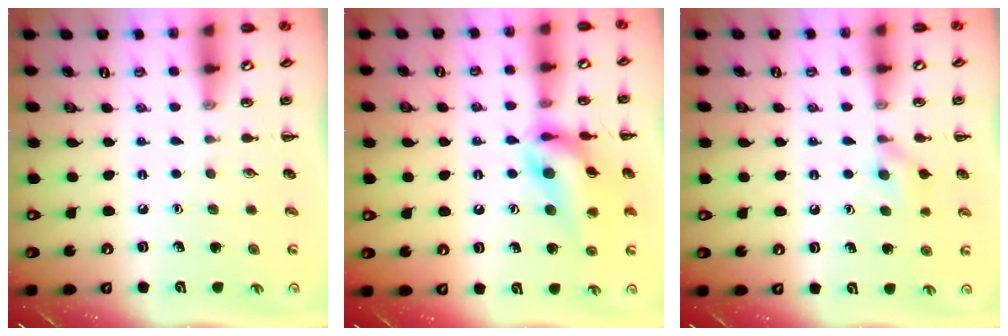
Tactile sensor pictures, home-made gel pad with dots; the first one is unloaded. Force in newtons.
{"total": 14.8, "press": 14.7, "slide": 1.9}
{"total": 6.7, "press": 6.5, "slide": 1.9}